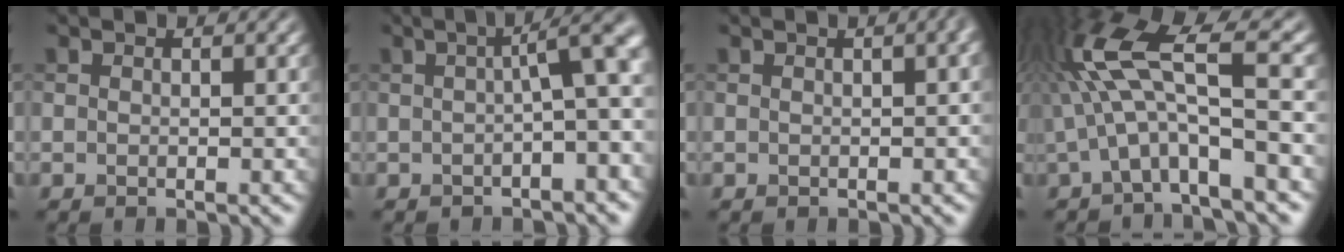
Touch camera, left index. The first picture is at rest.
{"total": 7.3, "force": [0.3, 1.8, 7.1], "torque": [-0.076, 0.018, -0.001]}
{"total": 2.7, "force": [0.6, 1.1, 2.3], "torque": [-0.009, 0.012, 0.007]}
{"total": 8.0, "force": [-0.1, 1.9, 7.8], "torque": [-0.156, 0.018, -0.014]}